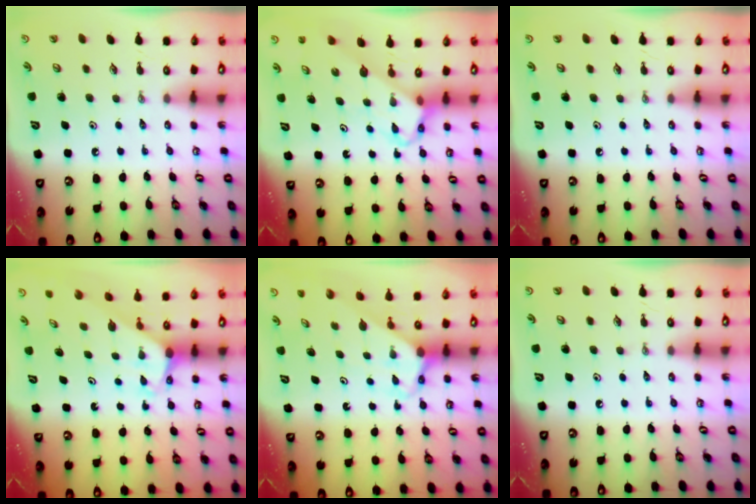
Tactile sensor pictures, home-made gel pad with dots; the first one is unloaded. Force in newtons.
{"total": 3.7, "press": 3.7, "slide": 0.1}
{"total": 0.0}
{"total": 2.1, "press": 2.1, "slide": 0.1}
{"total": 2.8, "press": 2.8, "slide": 0.2}
{"total": 0.0}